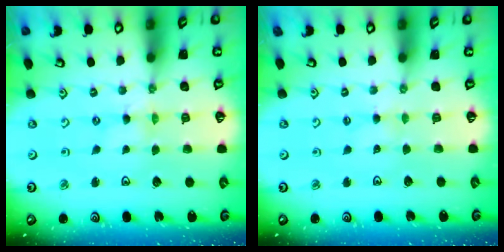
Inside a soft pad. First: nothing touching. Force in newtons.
{"total": 1.1, "press": 1.1, "slide": 0.3}